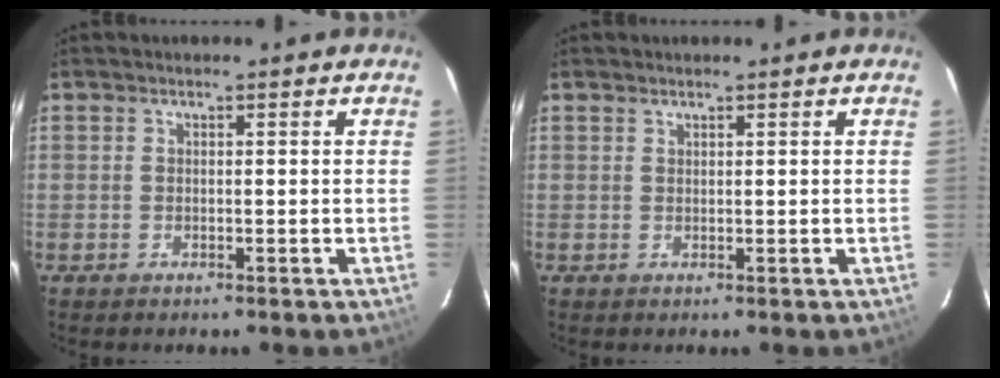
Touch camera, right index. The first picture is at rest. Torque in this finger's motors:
{"motor_torque": [0.25, 0.28, -0.02, 0.01]}